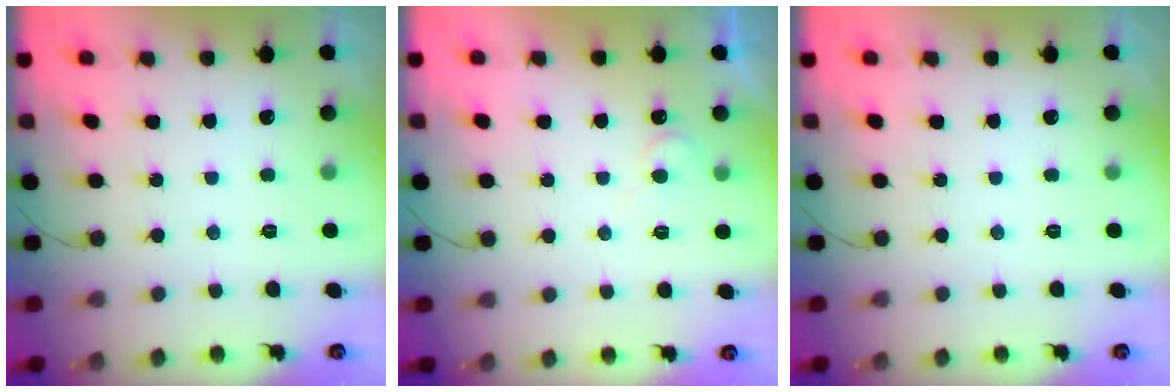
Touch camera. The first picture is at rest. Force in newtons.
{"total": 4.2, "press": 4.2, "slide": 0.4}
{"total": 0.0}